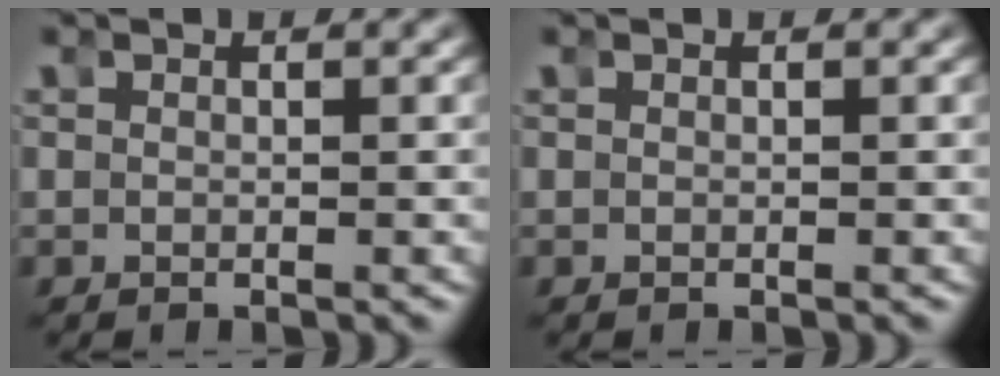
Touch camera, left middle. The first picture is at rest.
{"total": 0.0}